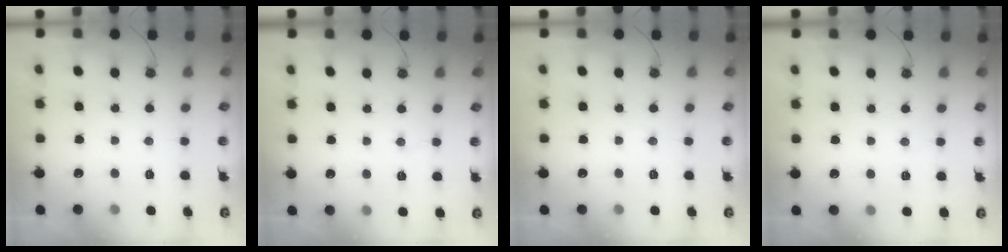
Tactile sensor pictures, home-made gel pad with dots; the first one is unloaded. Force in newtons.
{"total": 2.9, "press": 2.7, "slide": 1.1}
{"total": 0.0}
{"total": 2.9, "press": 1.9, "slide": 2.2}